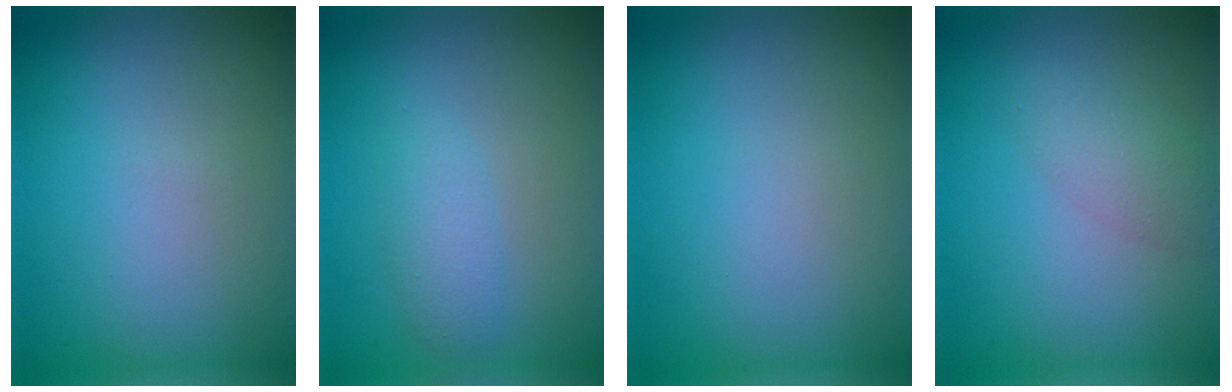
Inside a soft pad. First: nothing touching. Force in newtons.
{"total": 2.0, "press": 2.0, "slide": 0.1}
{"total": 0.0}
{"total": 2.2, "press": 2.2, "slide": 0.1}